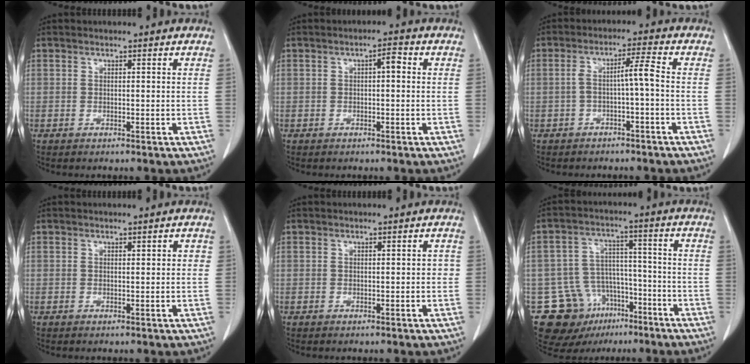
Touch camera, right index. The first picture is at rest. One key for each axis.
{"total": 2.3, "fx": 0.3, "fy": 0.7, "fz": 2.1, "tx": -0.032, "ty": 0.010, "tz": 0.004}
{"total": 4.1, "fx": -1.0, "fy": -0.1, "fz": 4.0, "tx": -0.073, "ty": 0.021, "tz": -0.013}
{"total": 1.0, "fx": 0.3, "fy": 0.4, "fz": 0.9, "tx": -0.010, "ty": 0.004, "tz": 0.004}
{"total": 0.9, "fx": -0.1, "fy": 0.5, "fz": 0.7, "tx": -0.002, "ty": 0.004, "tz": -0.001}
{"total": 13.0, "fx": -7.7, "fy": 9.6, "fz": 4.1, "tx": -0.069, "ty": 0.054, "tz": -0.111}